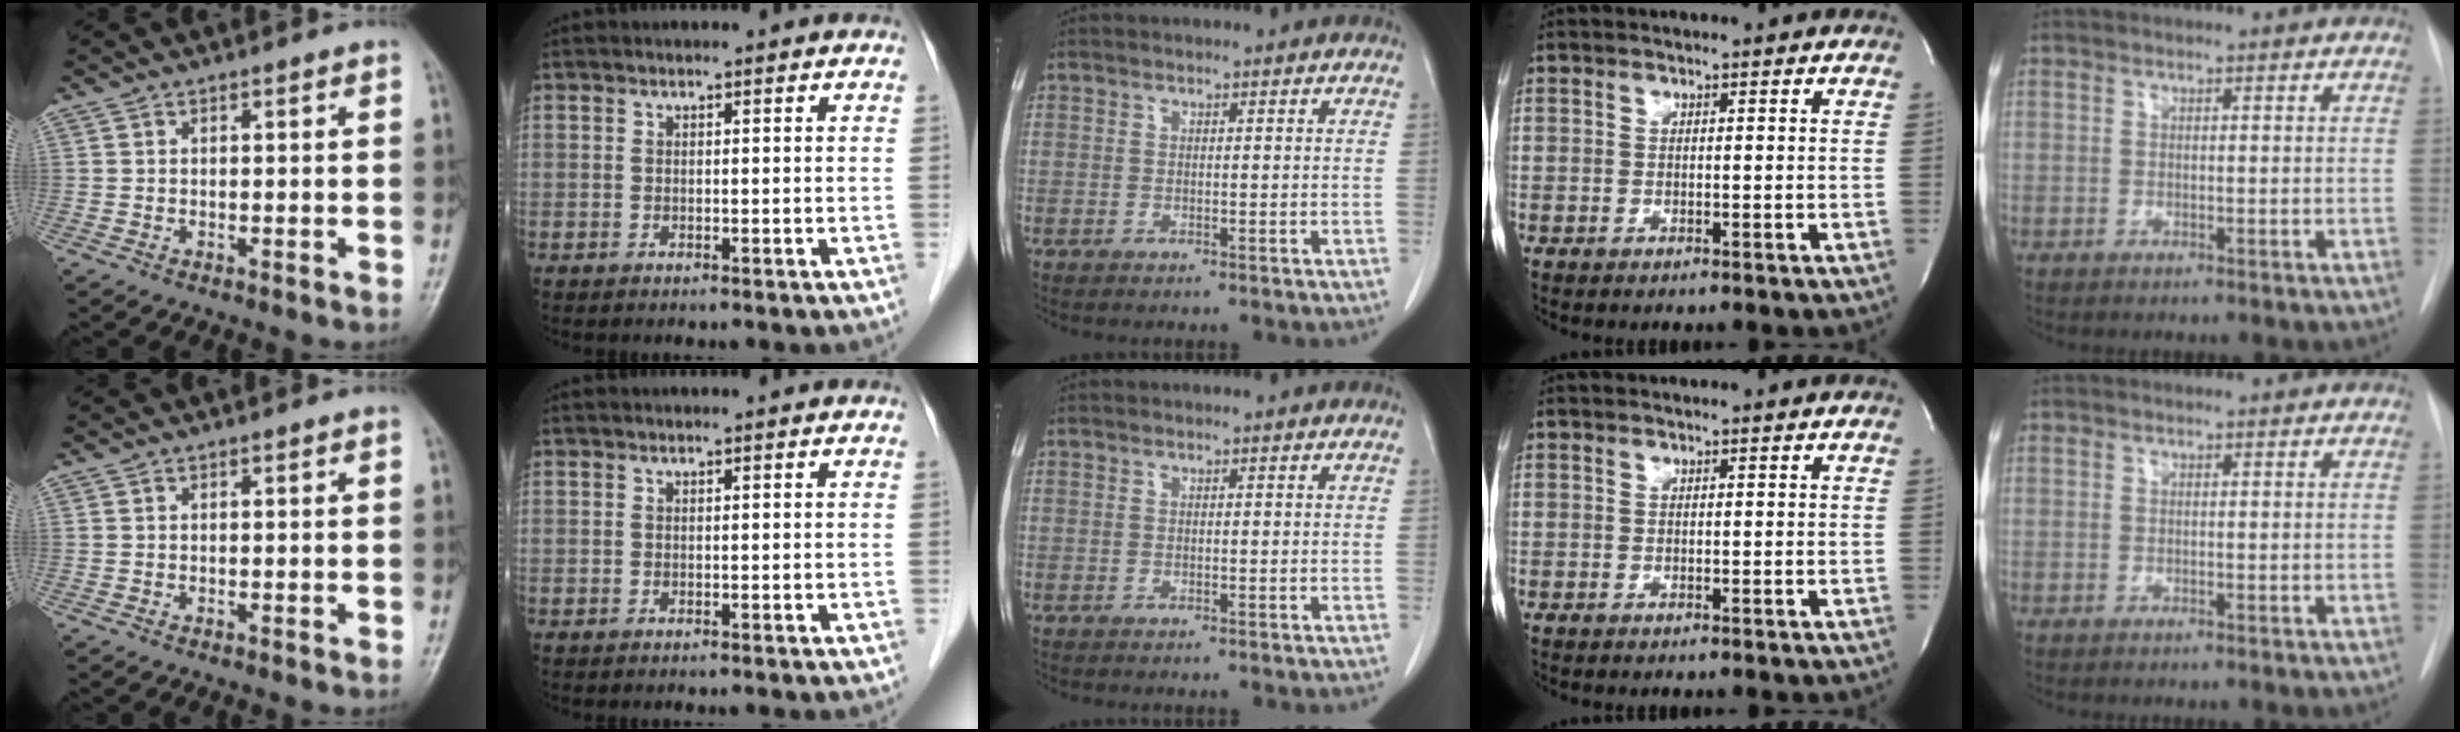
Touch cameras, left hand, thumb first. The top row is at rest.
{}